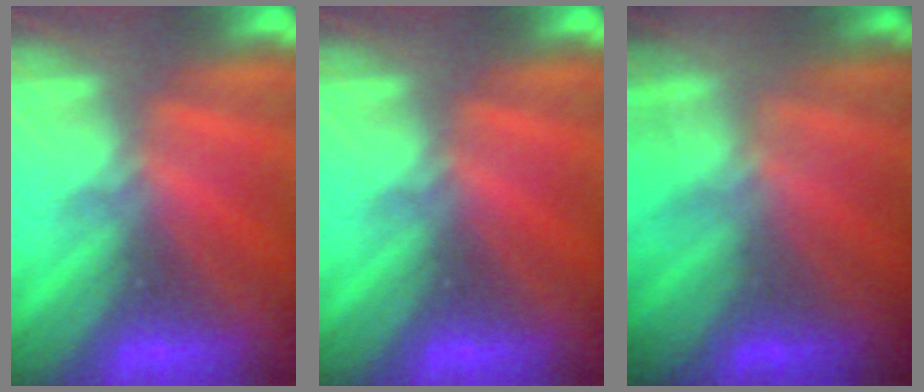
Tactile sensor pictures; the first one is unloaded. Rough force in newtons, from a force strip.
{"total": 0.0}
{"total": 1.9}